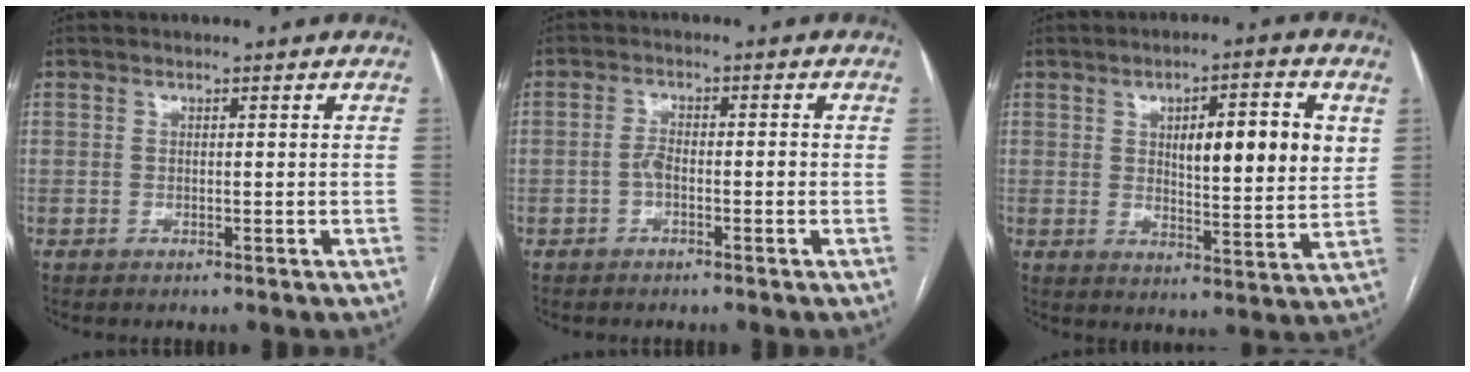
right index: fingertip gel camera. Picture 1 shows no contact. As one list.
[{"total": 2.5, "force": [-0.9, 0.9, 2.2], "torque": [-0.041, 0.006, -0.015]}, {"total": 11.6, "force": [3.2, 2.5, 10.8], "torque": [-0.156, 0.005, 0.048]}]